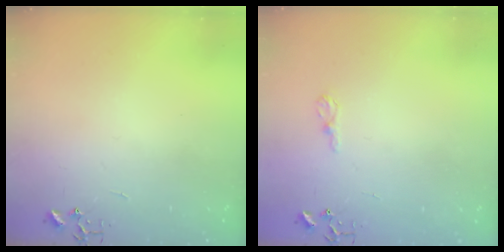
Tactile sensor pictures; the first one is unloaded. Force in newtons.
{"total": 7.3, "press": 7.3, "slide": 0.9}